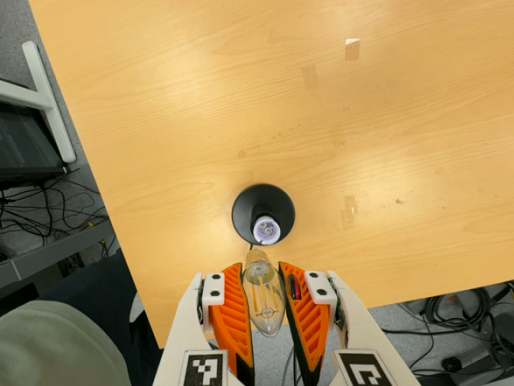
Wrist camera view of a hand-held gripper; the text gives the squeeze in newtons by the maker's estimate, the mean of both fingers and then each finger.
{"total": 21.4, "left": 23.7, "right": 19.2}